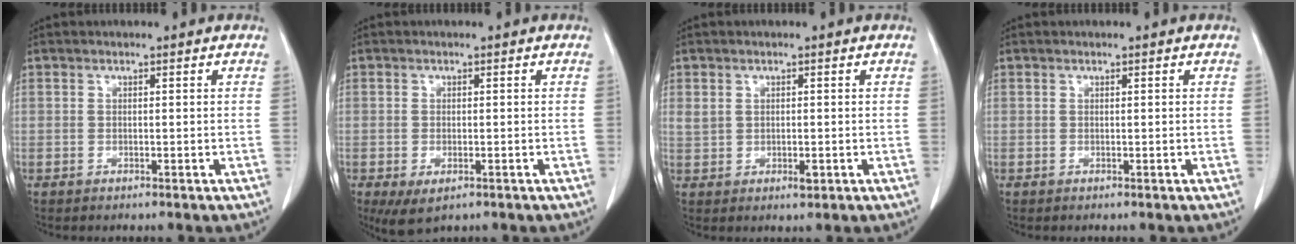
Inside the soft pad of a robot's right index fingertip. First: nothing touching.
{"total": 4.3, "force": [-2.2, 2.0, 3.2], "torque": [-0.058, -0.011, -0.028]}
{"total": 2.7, "force": [0.2, 1.7, 2.1], "torque": [-0.038, 0.003, 0.012]}
{"total": 0.0}